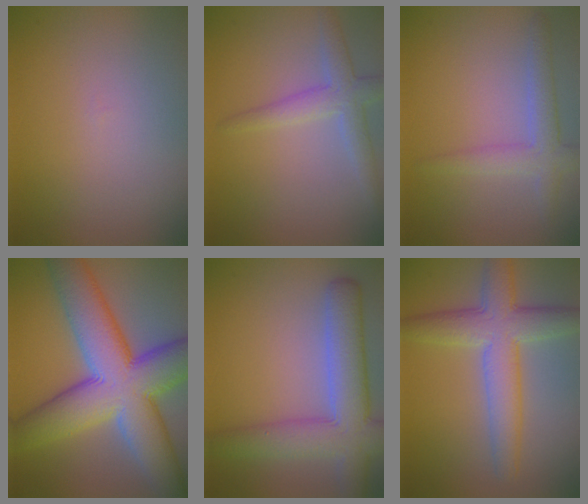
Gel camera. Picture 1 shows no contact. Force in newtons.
{"total": 3.1, "press": 3.1, "slide": 0.1}
{"total": 2.9, "press": 2.8, "slide": 0.1}
{"total": 13.2, "press": 13.2, "slide": 0.4}
{"total": 7.0, "press": 7.0, "slide": 0.4}
{"total": 6.0, "press": 6.0, "slide": 0.2}